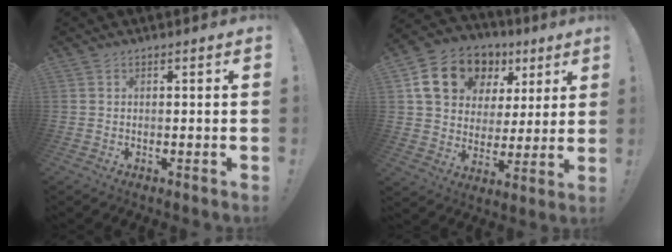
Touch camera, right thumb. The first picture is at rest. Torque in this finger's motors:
{"motor_torque": [2.18, 2.82, 0.68, -0.28, 0.44]}